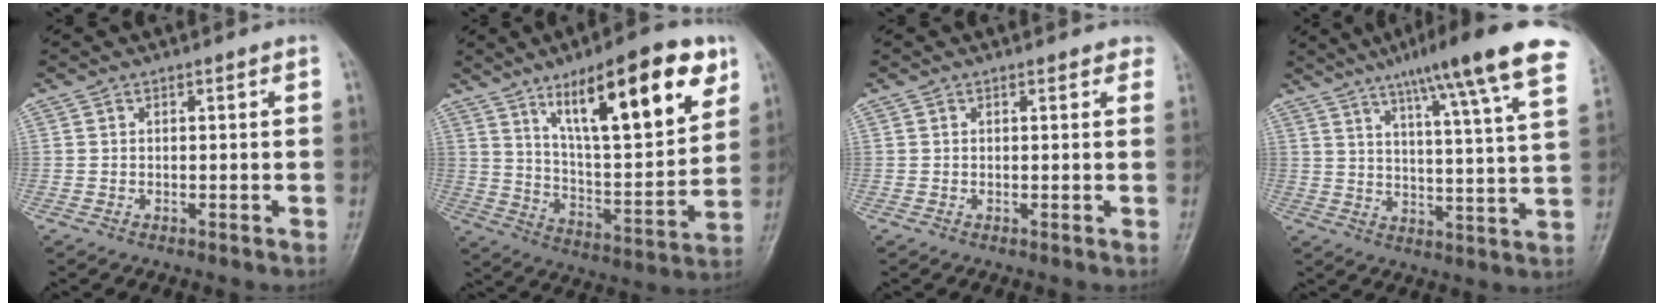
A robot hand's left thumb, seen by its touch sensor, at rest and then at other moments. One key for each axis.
{"total": 23.0, "fx": 12.0, "fy": 7.1, "fz": 18.3, "tx": -0.241, "ty": -0.041, "tz": 0.198}
{"total": 2.0, "fx": 1.5, "fy": 1.0, "fz": 0.7, "tx": 0.012, "ty": -0.002, "tz": 0.005}
{"total": 19.6, "fx": 12.5, "fy": 2.0, "fz": 14.9, "tx": -0.197, "ty": -0.032, "tz": 0.159}